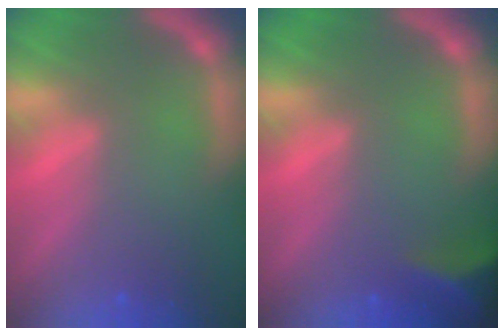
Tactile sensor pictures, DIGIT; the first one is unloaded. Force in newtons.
{"total": 5.0}